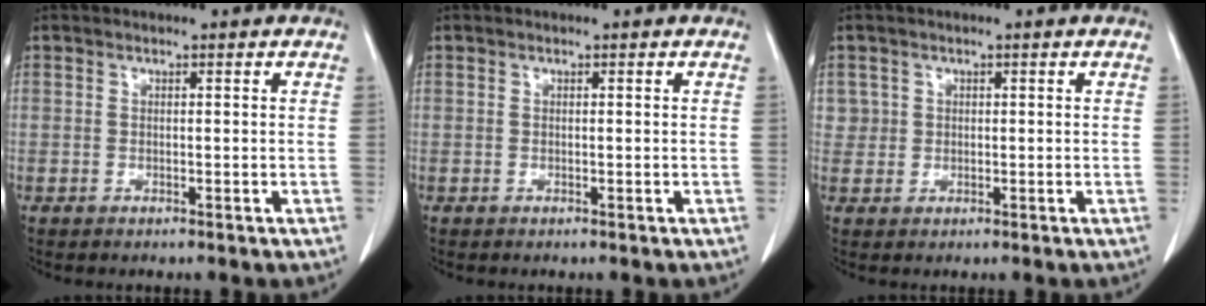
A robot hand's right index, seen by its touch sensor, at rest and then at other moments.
{"total": 0.0}
{"total": 2.0, "force": [0.7, 1.9, -0.2], "torque": [0.018, 0.003, 0.008]}